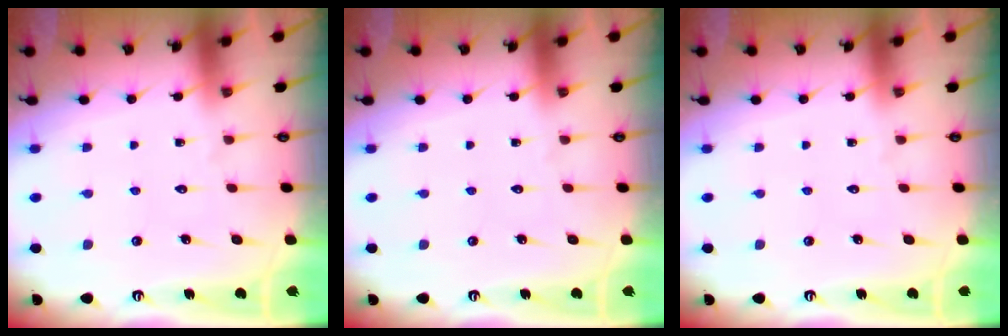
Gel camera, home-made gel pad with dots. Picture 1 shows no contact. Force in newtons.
{"total": 0.0}
{"total": 0.0}